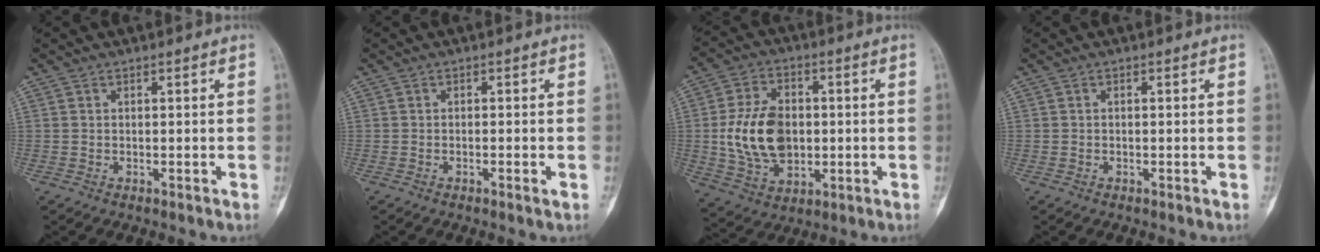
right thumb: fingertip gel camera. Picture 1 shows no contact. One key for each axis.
{"total": 1.2, "fx": -0.5, "fy": 0.1, "fz": 1.1, "tx": -0.027, "ty": -0.001, "tz": -0.009}
{"total": 14.4, "fx": -0.2, "fy": 9.8, "fz": 10.6, "tx": -0.177, "ty": 0.004, "tz": 0.007}
{"total": 0.0}